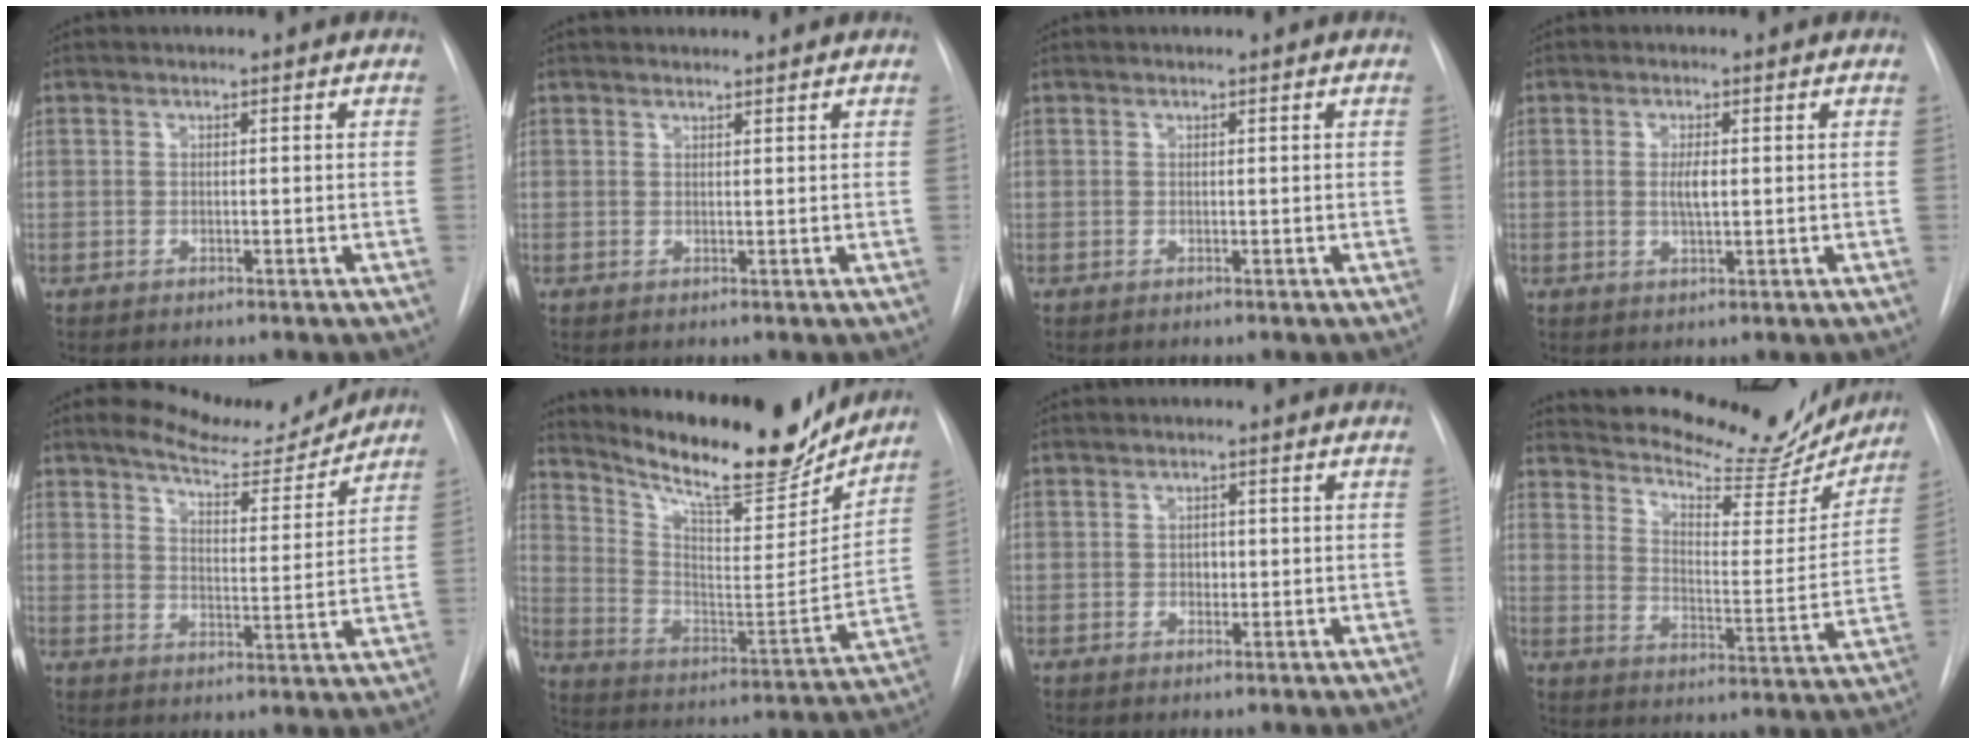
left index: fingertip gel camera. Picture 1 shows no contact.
{"total": 2.6, "force": [2.6, 0.2, 0.5], "torque": [-0.009, 0.016, 0.037]}
{"total": 0.0}
{"total": 2.5, "force": [0.3, 0.5, 2.4], "torque": [-0.048, -0.002, 0.006]}
{"total": 9.1, "force": [8.8, 1.5, 1.9], "torque": [-0.031, -0.012, 0.131]}
{"total": 21.7, "force": [18.8, 4.3, 9.8], "torque": [-0.169, -0.026, 0.287]}
{"total": 1.4, "force": [0.0, 1.0, 0.9], "torque": [-0.013, 0.001, 0.002]}
{"total": 21.4, "force": [19.7, 4.8, 6.9], "torque": [-0.102, -0.045, 0.260]}